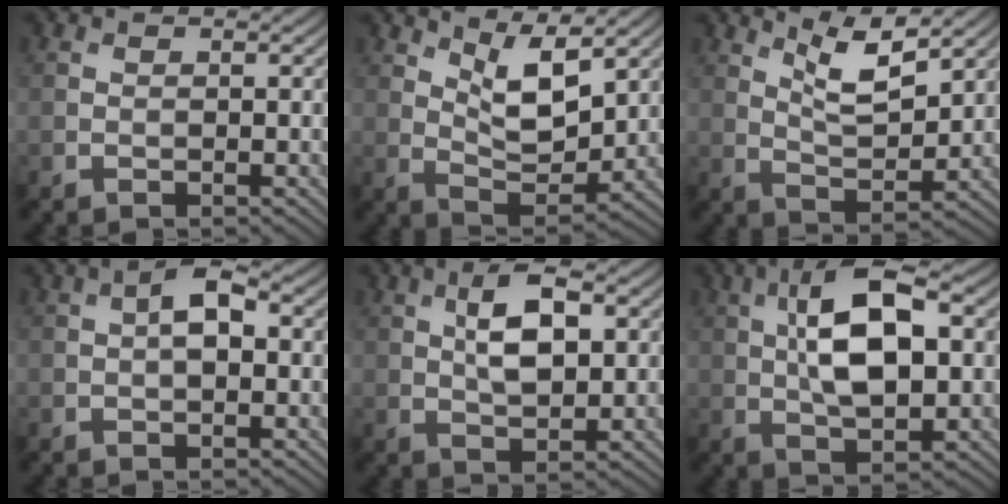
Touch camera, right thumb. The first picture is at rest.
{"total": 7.4, "force": [4.1, 2.8, 5.5], "torque": [-0.109, -0.008, 0.074]}
{"total": 6.7, "force": [4.4, 1.7, 4.7], "torque": [-0.091, -0.011, 0.088]}
{"total": 4.0, "force": [0.6, 2.0, 3.4], "torque": [-0.061, 0.006, 0.004]}
{"total": 6.4, "force": [1.6, 2.8, 5.5], "torque": [-0.105, 0.005, 0.028]}
{"total": 11.1, "force": [1.9, 4.8, 9.8], "torque": [-0.178, 0.011, 0.027]}